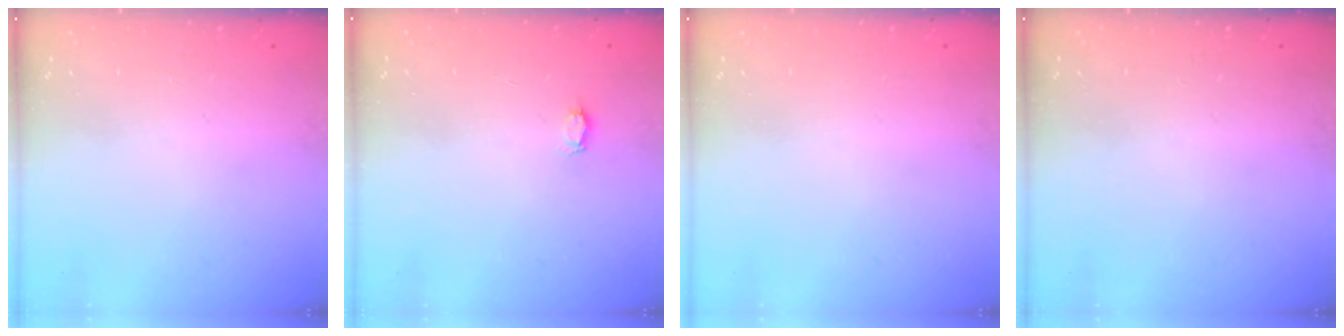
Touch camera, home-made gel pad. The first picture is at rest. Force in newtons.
{"total": 2.3, "press": 2.3, "slide": 0.3}
{"total": 0.0}
{"total": 0.0}